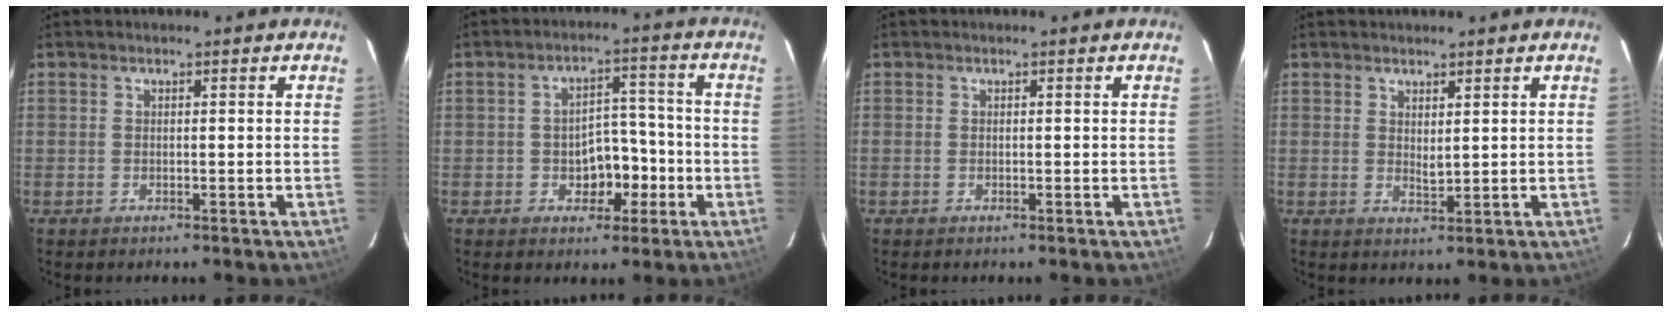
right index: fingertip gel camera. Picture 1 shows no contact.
{"total": 6.6, "force": [-2.4, 4.7, 4.0], "torque": [-0.066, 0.020, -0.022]}
{"total": 0.0}
{"total": 2.2, "force": [1.4, 0.9, 1.4], "torque": [-0.024, -0.004, 0.025]}